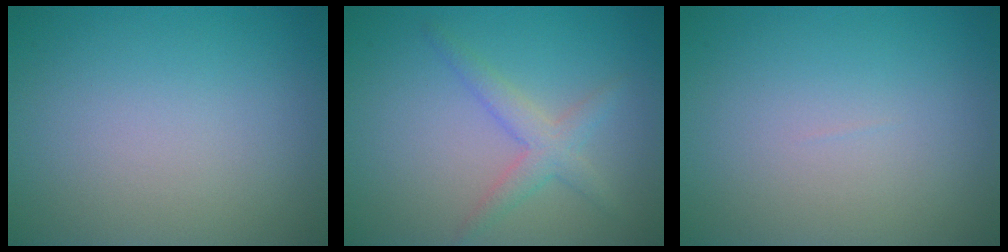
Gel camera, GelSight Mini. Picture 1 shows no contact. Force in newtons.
{"total": 1.9, "press": 1.9, "slide": 0.1}
{"total": 0.0}